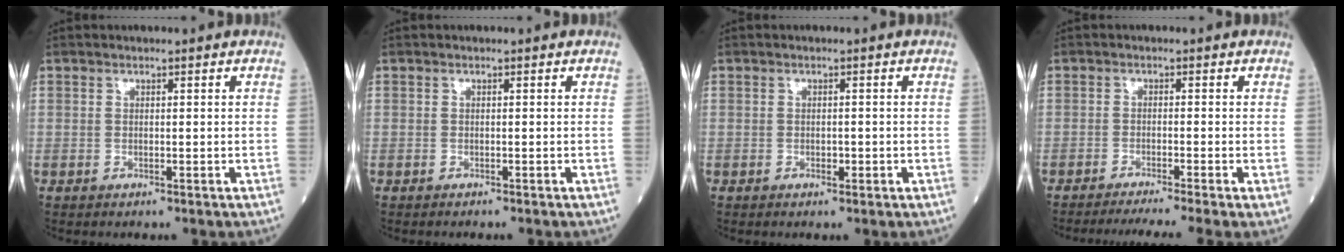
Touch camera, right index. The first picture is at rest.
{"total": 0.7, "force": [-0.6, 0.1, 0.3], "torque": [0.000, 0.001, -0.011]}
{"total": 1.0, "force": [-0.4, 0.5, 0.7], "torque": [-0.011, 0.001, -0.004]}
{"total": 7.6, "force": [-6.1, -1.3, 4.3], "torque": [-0.051, -0.018, -0.093]}